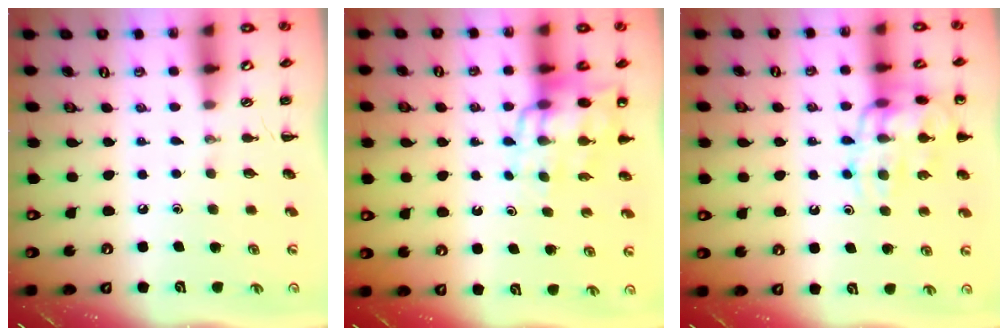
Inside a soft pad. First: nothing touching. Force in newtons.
{"total": 12.0, "press": 11.6, "slide": 3.0}
{"total": 15.5, "press": 15.4, "slide": 1.7}